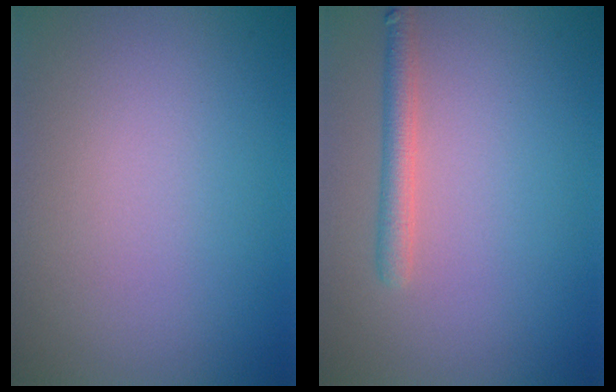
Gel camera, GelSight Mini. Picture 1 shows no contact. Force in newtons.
{"total": 2.2, "press": 2.2, "slide": 0.1}